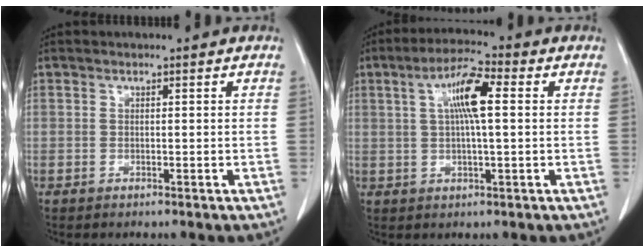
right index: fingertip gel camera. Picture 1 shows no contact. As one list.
[{"total": 7.6, "force": [1.7, 1.1, 7.3], "torque": [-0.136, 0.016, 0.026]}]